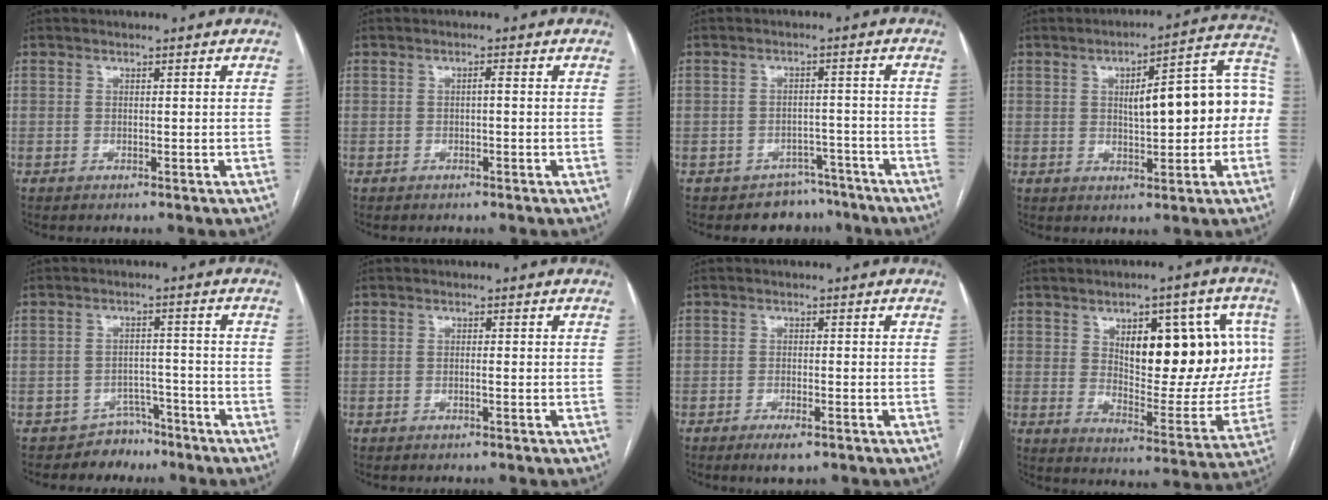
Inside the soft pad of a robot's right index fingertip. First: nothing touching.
{"total": 0.7, "force": [-0.1, 0.0, 0.7], "torque": [-0.011, 0.002, -0.001]}
{"total": 5.1, "force": [-4.0, 3.0, -0.4], "torque": [0.016, 0.025, -0.055]}
{"total": 14.0, "force": [0.6, 3.7, 13.4], "torque": [-0.174, 0.045, 0.014]}
{"total": 4.3, "force": [-3.4, 2.6, -0.4], "torque": [0.011, 0.016, -0.048]}
{"total": 0.7, "force": [-0.2, 0.0, 0.7], "torque": [-0.014, 0.001, -0.003]}
{"total": 3.1, "force": [-2.0, 0.8, 2.2], "torque": [-0.040, -0.002, -0.029]}
{"total": 19.5, "force": [5.3, 7.8, 17.1], "torque": [-0.221, 0.009, 0.083]}